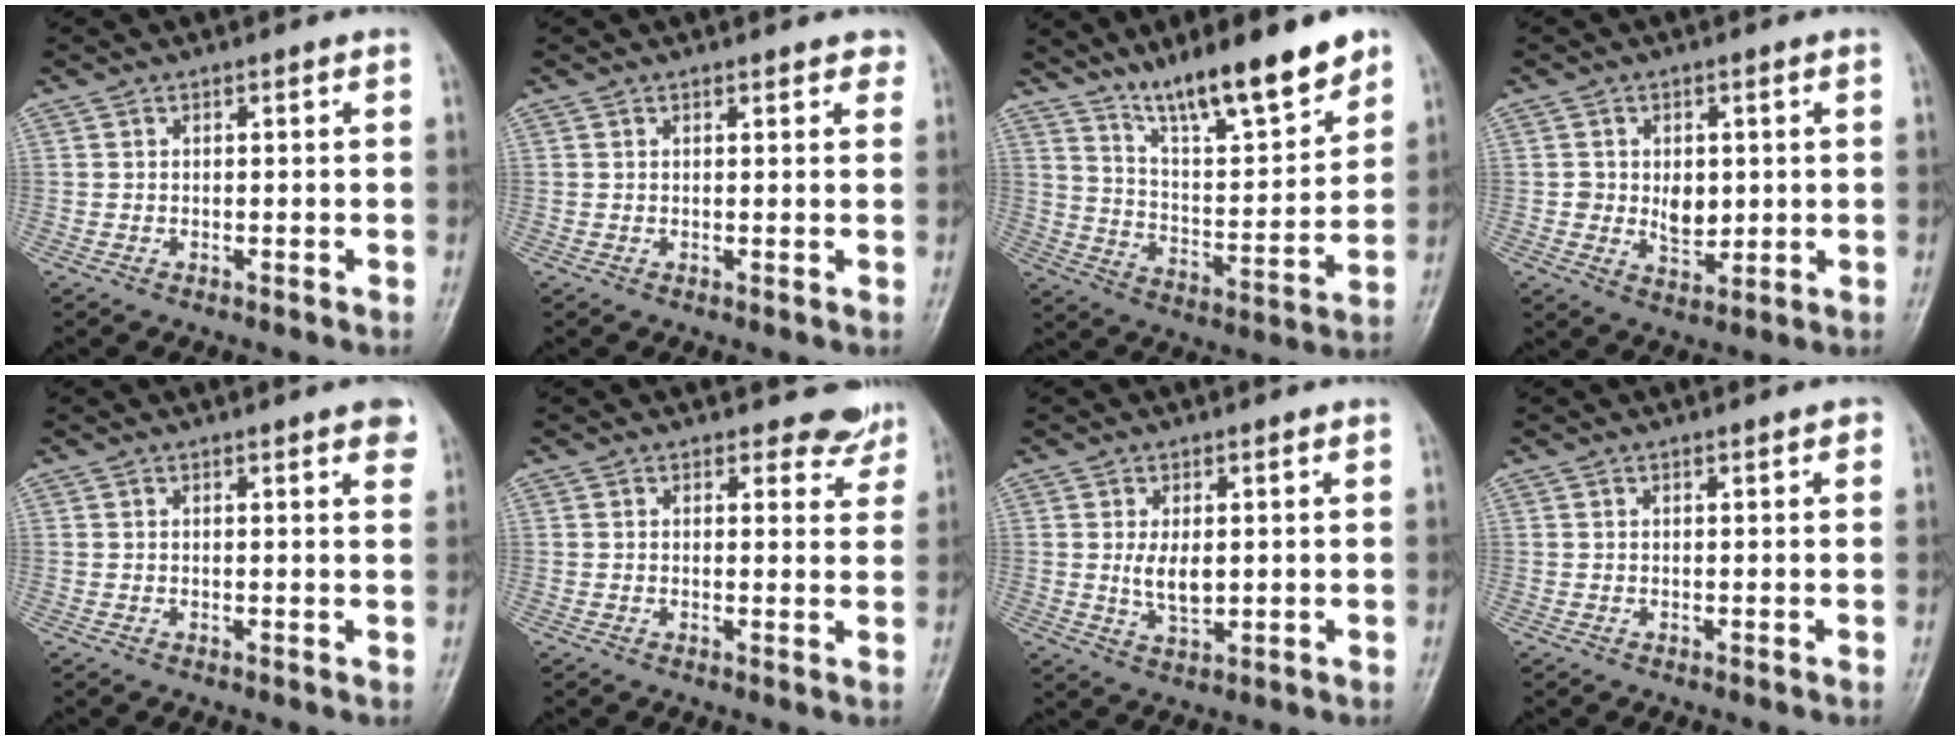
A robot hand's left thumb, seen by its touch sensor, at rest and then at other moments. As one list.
[{"total": 2.4, "force": [1.9, 1.0, 1.2], "torque": [0.005, 0.000, 0.017]}, {"total": 16.9, "force": [12.6, 3.5, 10.8], "torque": [-0.148, -0.077, 0.219]}, {"total": 5.4, "force": [0.4, 4.0, 3.7], "torque": [-0.034, -0.007, 0.014]}, {"total": 3.6, "force": [2.3, 0.7, 2.7], "torque": [-0.022, -0.002, 0.023]}, {"total": 4.3, "force": [3.9, 1.9, 0.0], "torque": [0.028, -0.029, 0.030]}, {"total": 4.7, "force": [0.7, 2.4, 3.9], "torque": [-0.065, -0.012, 0.018]}, {"total": 1.0, "force": [0.6, 0.3, 0.8], "torque": [-0.009, 0.001, 0.006]}]